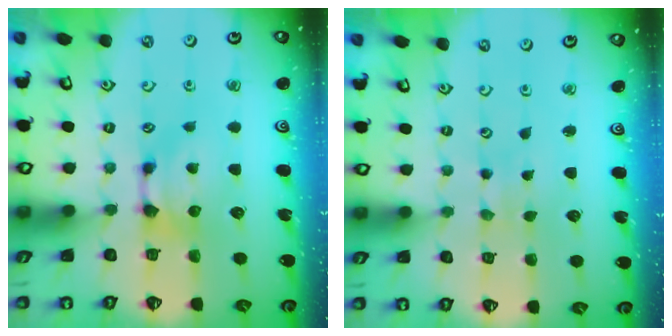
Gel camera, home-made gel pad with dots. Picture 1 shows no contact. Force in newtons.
{"total": 5.0, "press": 5.0, "slide": 0.1}